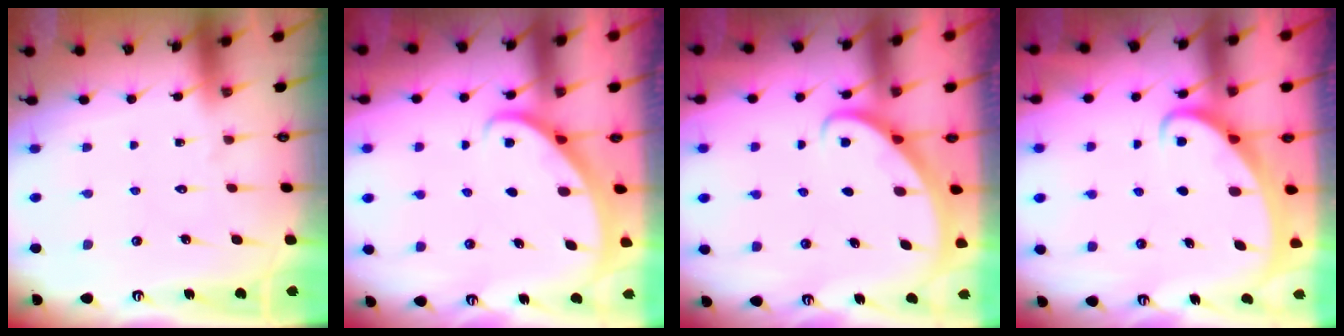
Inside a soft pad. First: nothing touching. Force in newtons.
{"total": 1.8, "press": 1.8, "slide": 0.1}
{"total": 2.8, "press": 2.8, "slide": 0.2}
{"total": 2.0, "press": 2.0, "slide": 0.4}